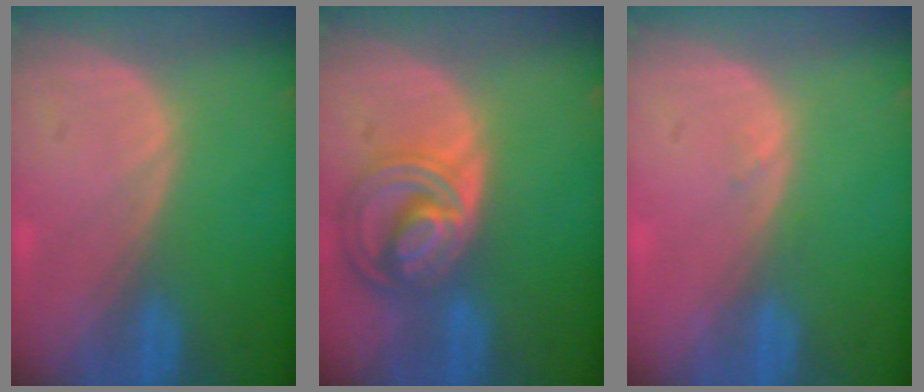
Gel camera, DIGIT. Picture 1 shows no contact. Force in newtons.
{"total": 8.7, "press": 7.5, "slide": 4.4}
{"total": 0.7, "press": 0.6, "slide": 0.3}